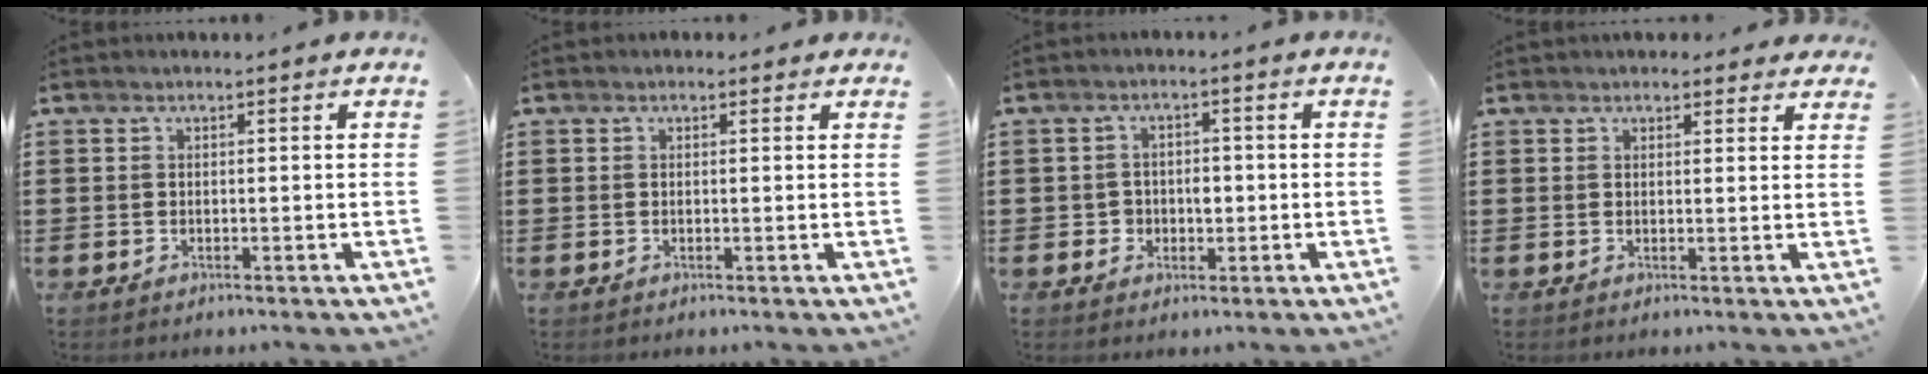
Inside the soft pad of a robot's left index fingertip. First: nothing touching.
{"total": 0.7, "force": [0.2, 0.6, 0.3], "torque": [-0.007, 0.007, 0.003]}
{"total": 2.6, "force": [-0.6, 2.3, 1.1], "torque": [-0.030, 0.005, -0.016]}
{"total": 1.9, "force": [1.8, 0.7, 0.3], "torque": [-0.001, 0.000, 0.032]}